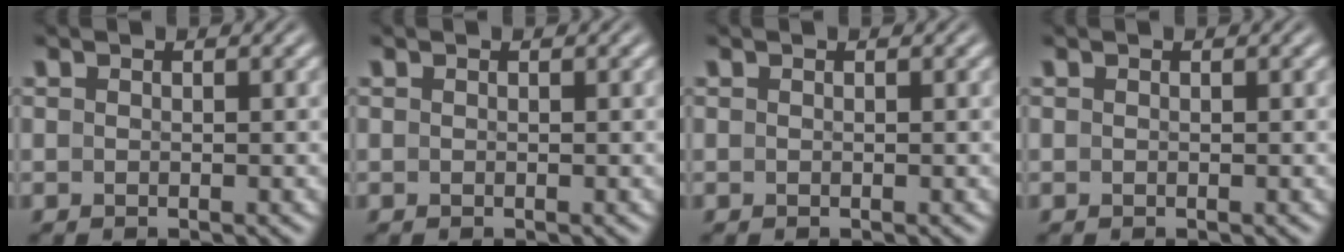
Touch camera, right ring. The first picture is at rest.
{"total": 0.0}
{"total": 0.0}
{"total": 0.0}